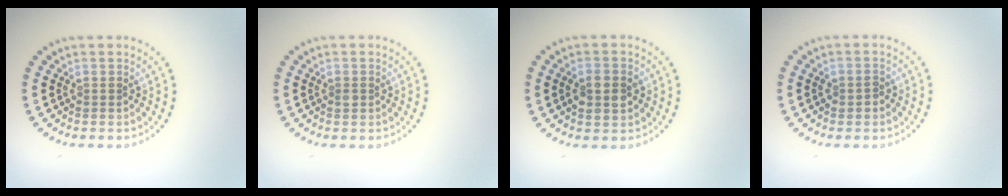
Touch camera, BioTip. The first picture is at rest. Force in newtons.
{"total": 0.6, "press": 0.6, "slide": 0.1}
{"total": 2.9, "press": 2.9, "slide": 0.1}
{"total": 1.2, "press": 1.2, "slide": 0.1}